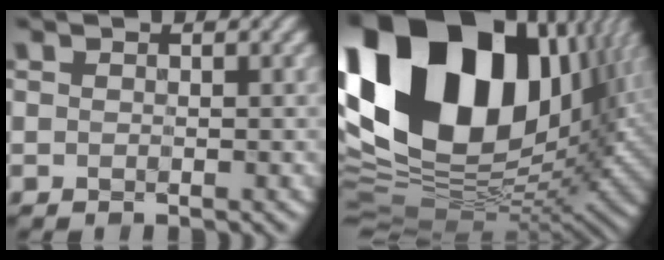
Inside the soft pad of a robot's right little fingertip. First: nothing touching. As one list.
[{"total": 21.0, "force": [5.6, 13.8, 14.8], "torque": [-0.309, 0.010, 0.105]}]